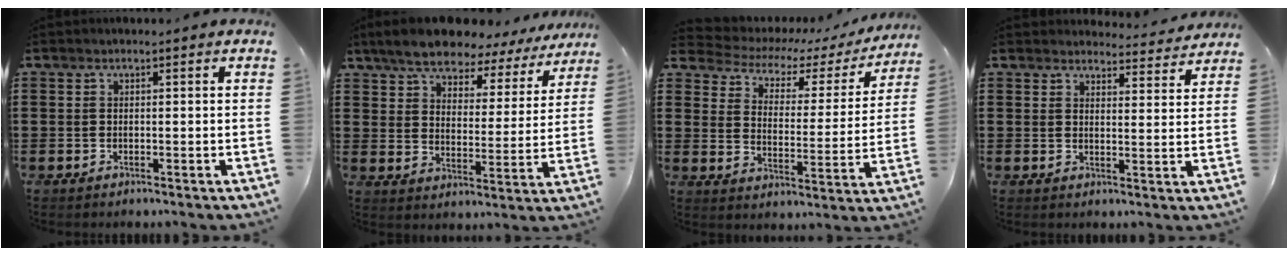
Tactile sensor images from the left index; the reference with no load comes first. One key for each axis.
{"total": 7.6, "fx": 6.9, "fy": 1.9, "fz": 2.5, "tx": -0.083, "ty": -0.033, "tz": 0.123}
{"total": 3.5, "fx": 2.6, "fy": 1.8, "fz": 1.6, "tx": -0.050, "ty": -0.018, "tz": 0.034}
{"total": 3.8, "fx": 3.8, "fy": 0.4, "fz": 0.3, "tx": -0.004, "ty": -0.027, "tz": 0.064}